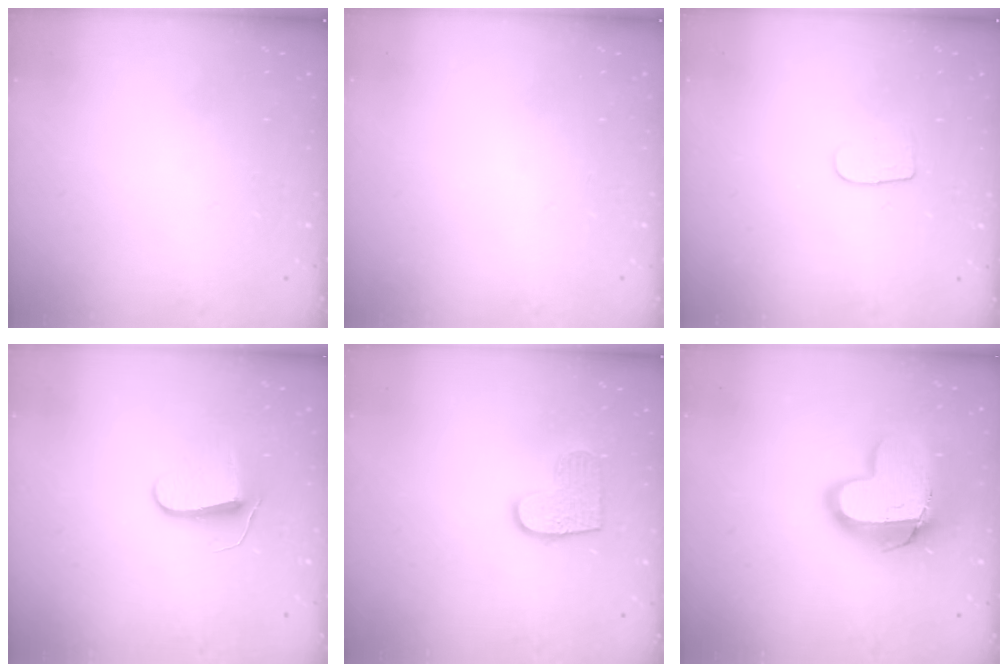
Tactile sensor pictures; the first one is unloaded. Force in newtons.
{"total": 0.0}
{"total": 4.3, "press": 4.3, "slide": 0.5}
{"total": 8.5, "press": 8.5, "slide": 0.6}
{"total": 9.3, "press": 9.3, "slide": 0.3}
{"total": 16.2, "press": 16.2, "slide": 1.4}